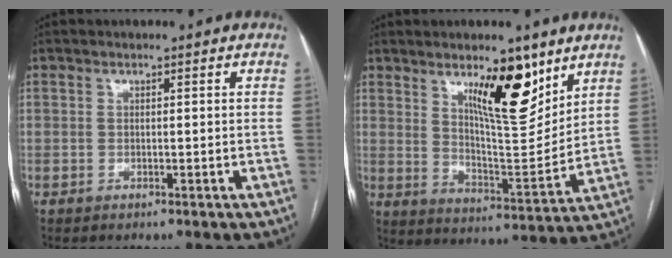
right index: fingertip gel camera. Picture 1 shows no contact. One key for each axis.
{"total": 13.0, "fx": 7.6, "fy": 3.2, "fz": 10.0, "tx": -0.155, "ty": -0.011, "tz": 0.131}